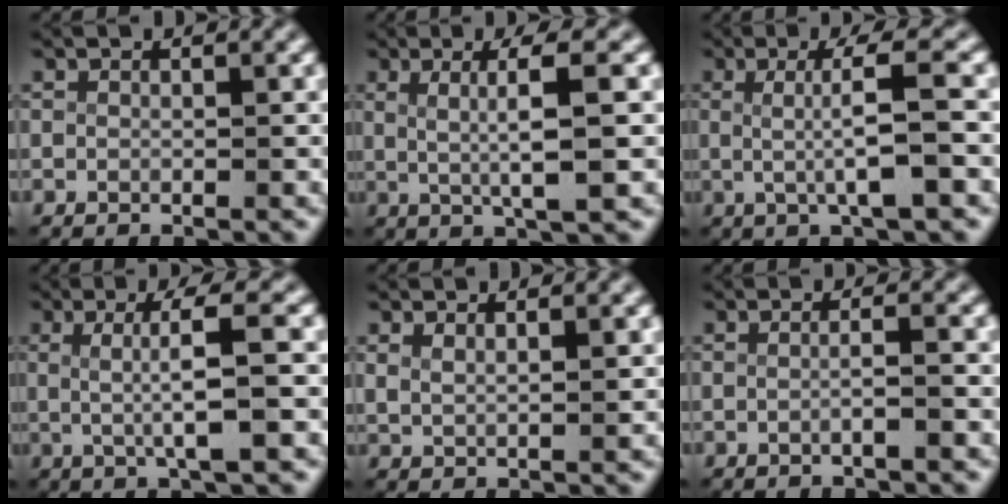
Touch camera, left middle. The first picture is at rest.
{"total": 4.8, "force": [1.1, 0.3, 4.7], "torque": [-0.073, 0.000, 0.023]}
{"total": 4.3, "force": [0.1, 0.2, 4.3], "torque": [-0.070, 0.003, 0.002]}
{"total": 4.6, "force": [0.5, 0.2, 4.6], "torque": [-0.073, 0.003, 0.010]}
{"total": 1.5, "force": [1.3, 0.1, 0.7], "torque": [-0.017, -0.007, 0.033]}
{"total": 1.4, "force": [-0.7, -0.3, 1.1], "torque": [-0.019, -0.004, -0.013]}